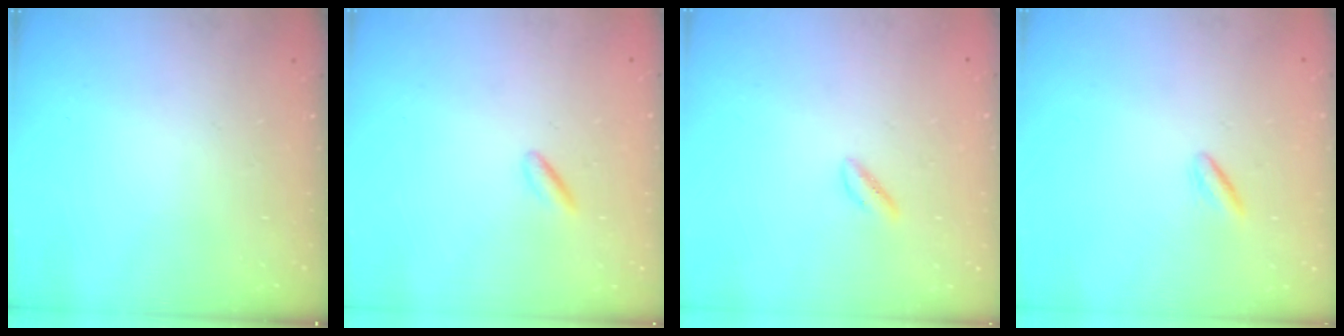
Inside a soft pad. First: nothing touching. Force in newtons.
{"total": 0.8, "press": 0.7, "slide": 0.4}
{"total": 1.9, "press": 1.7, "slide": 1.0}
{"total": 0.9, "press": 0.7, "slide": 0.6}